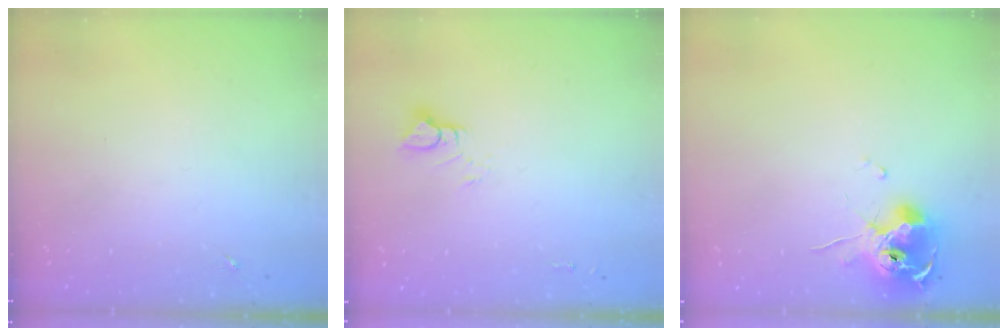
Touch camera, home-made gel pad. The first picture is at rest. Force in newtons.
{"total": 5.1, "press": 5.1, "slide": 0.3}
{"total": 12.9, "press": 12.9, "slide": 1.4}